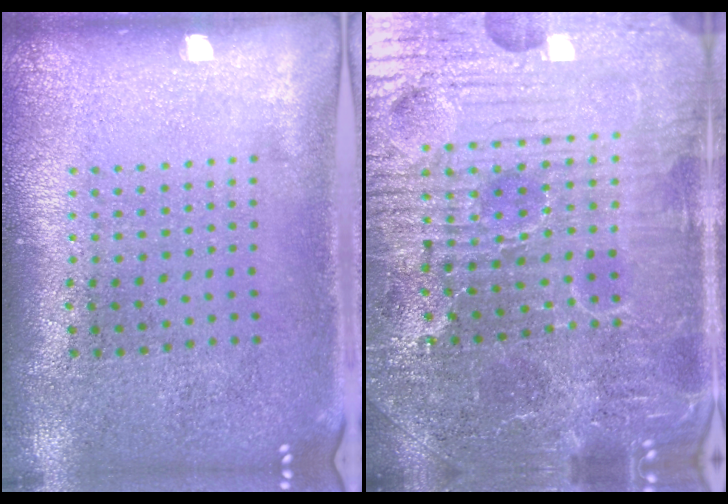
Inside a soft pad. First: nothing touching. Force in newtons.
{"total": 5.6, "press": 5.3, "slide": 1.6}